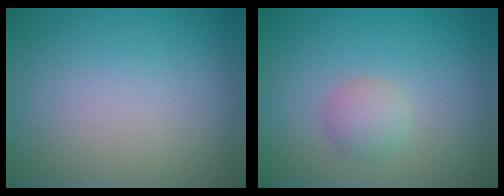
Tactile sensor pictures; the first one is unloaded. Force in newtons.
{"total": 1.8, "press": 1.8, "slide": 0.1}